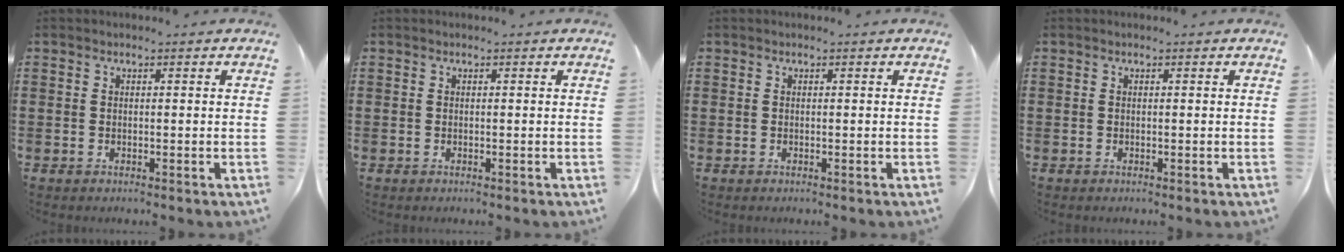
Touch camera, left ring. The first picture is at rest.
{"total": 0.0}
{"total": 0.0}
{"total": 0.0}